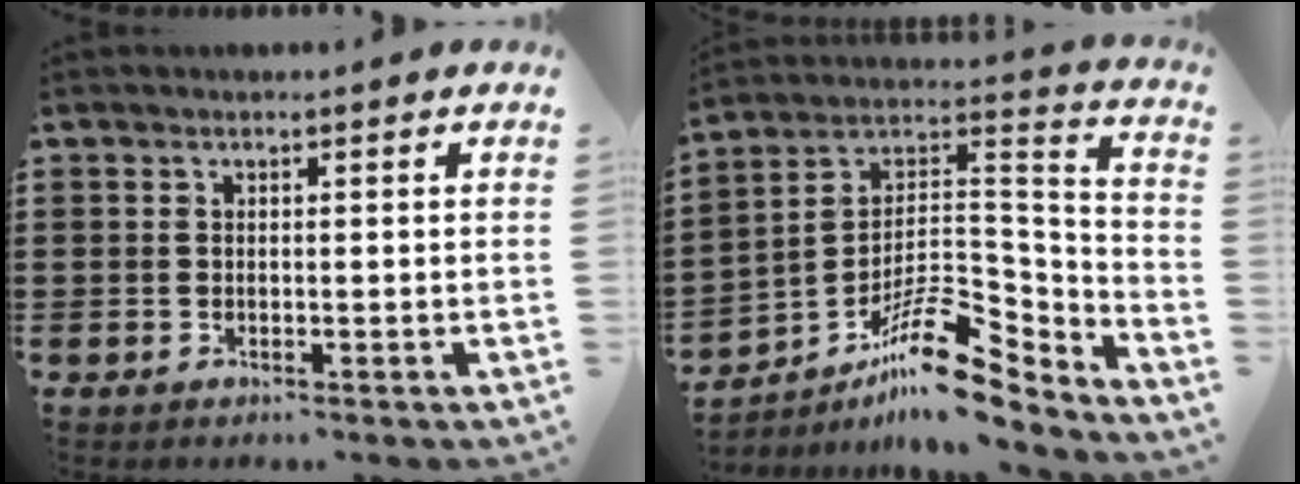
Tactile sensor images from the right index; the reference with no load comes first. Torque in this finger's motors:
{"motor_torque": [-0.04, -0.17, 0.00, -0.05]}